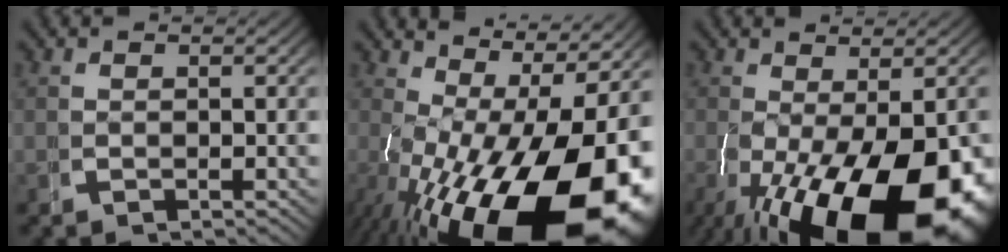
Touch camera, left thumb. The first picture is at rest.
{"total": 19.4, "force": [-3.4, 11.0, 15.6], "torque": [-0.264, -0.087, -0.002]}
{"total": 16.8, "force": [-5.3, 8.6, 13.4], "torque": [-0.236, -0.067, -0.039]}